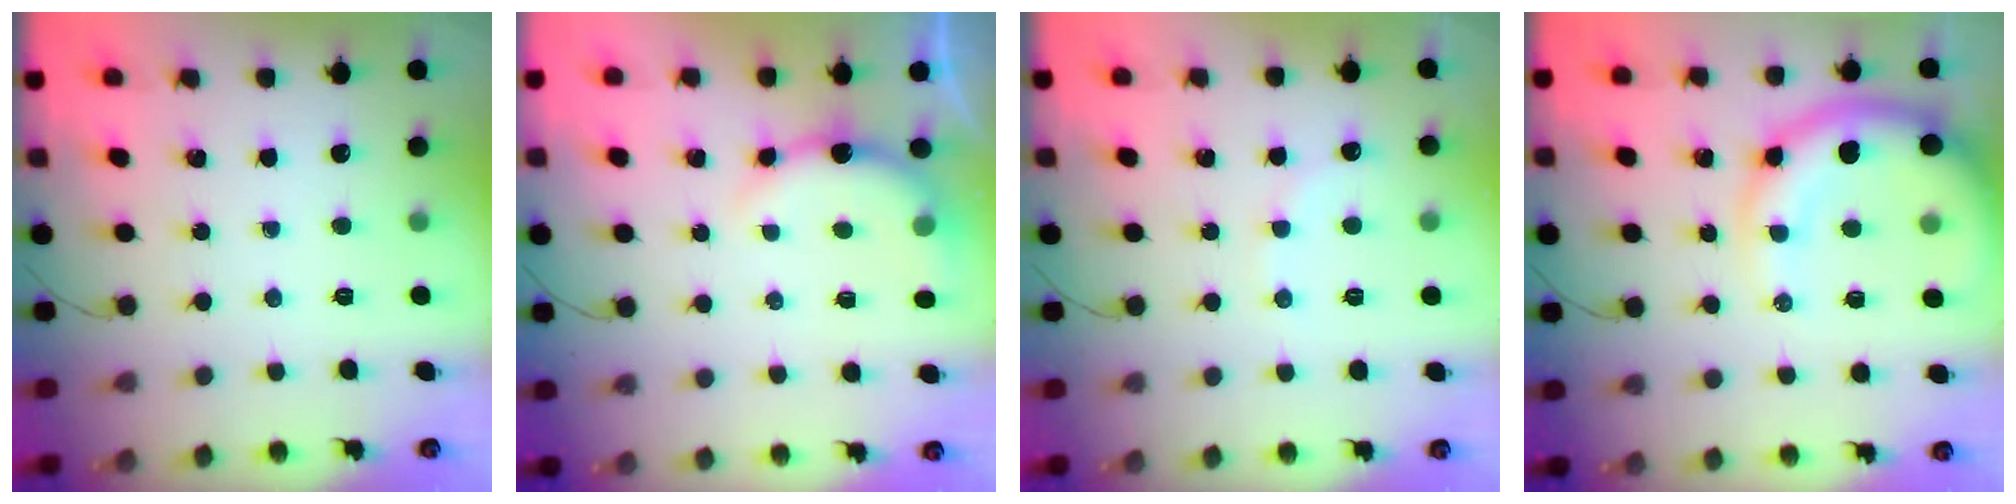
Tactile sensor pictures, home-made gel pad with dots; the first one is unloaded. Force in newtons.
{"total": 6.7, "press": 6.6, "slide": 1.2}
{"total": 4.8, "press": 4.6, "slide": 1.3}
{"total": 10.7, "press": 10.3, "slide": 3.0}